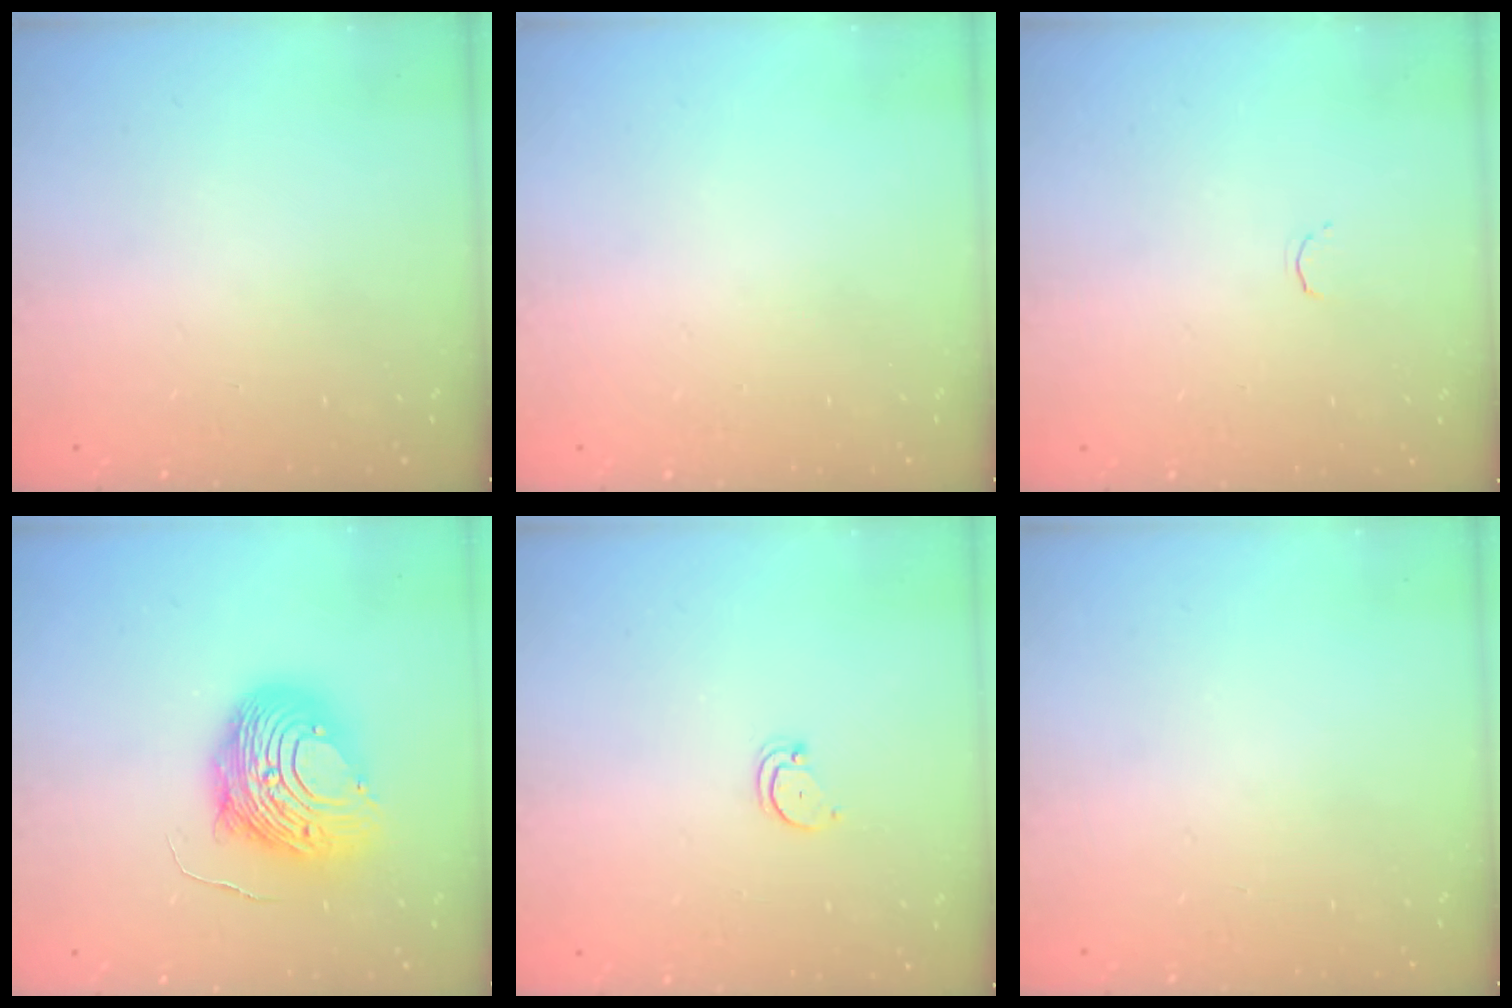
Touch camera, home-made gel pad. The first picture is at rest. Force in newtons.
{"total": 0.0}
{"total": 1.7, "press": 1.6, "slide": 0.5}
{"total": 13.6, "press": 13.5, "slide": 1.3}
{"total": 2.7, "press": 2.7, "slide": 0.2}
{"total": 0.0}